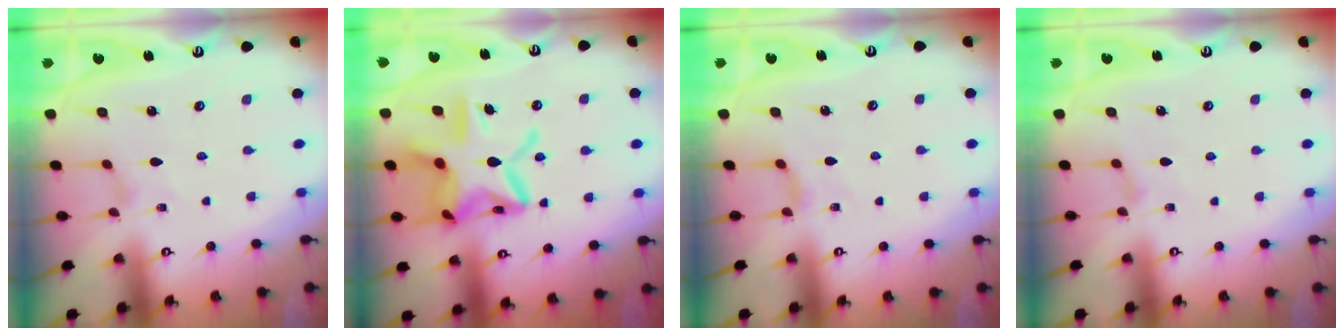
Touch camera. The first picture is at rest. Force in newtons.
{"total": 20.5, "press": 20.4, "slide": 1.9}
{"total": 2.9, "press": 2.9, "slide": 0.5}
{"total": 1.1, "press": 1.1, "slide": 0.3}